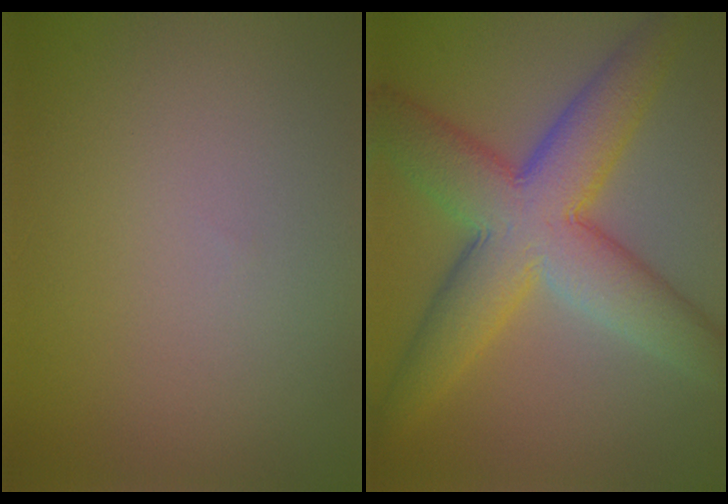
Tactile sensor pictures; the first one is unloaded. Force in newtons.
{"total": 10.0, "press": 10.0, "slide": 0.3}